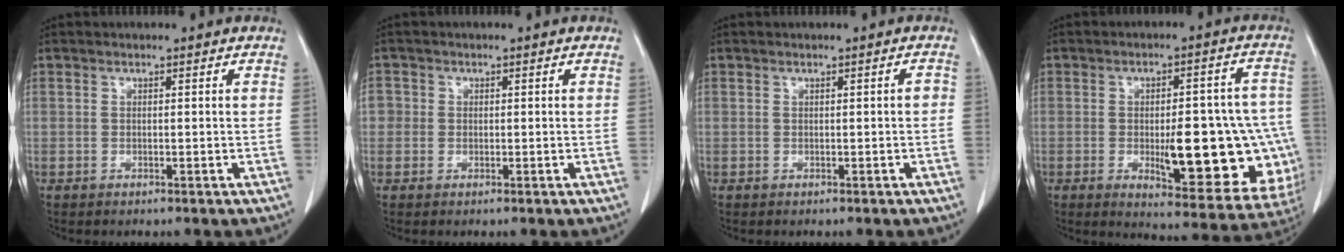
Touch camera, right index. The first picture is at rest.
{"total": 2.2, "force": [0.0, 2.1, 0.4], "torque": [0.004, 0.004, -0.001]}
{"total": 0.7, "force": [-0.2, 0.2, 0.7], "torque": [-0.006, 0.002, 0.000]}
{"total": 20.0, "force": [-3.5, 6.1, 18.8], "torque": [-0.161, 0.018, -0.019]}